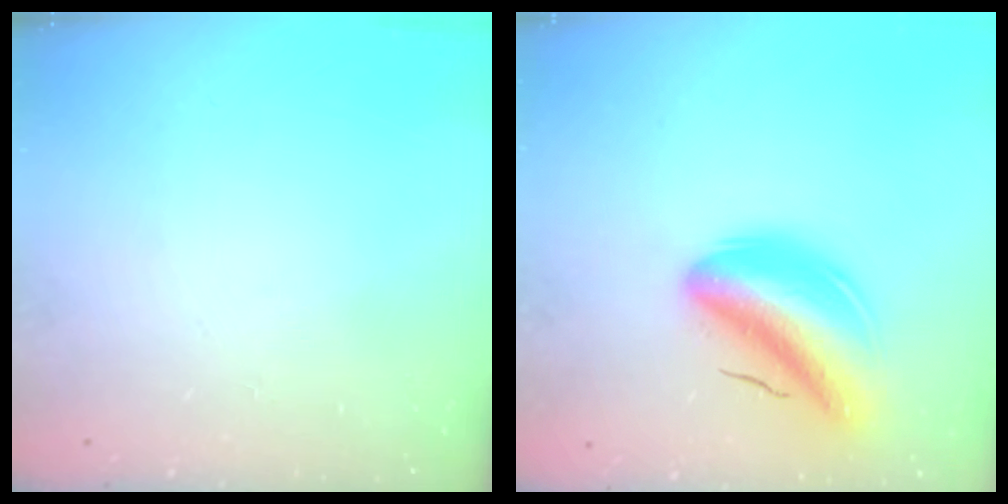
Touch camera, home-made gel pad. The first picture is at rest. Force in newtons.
{"total": 11.2, "press": 10.6, "slide": 3.7}